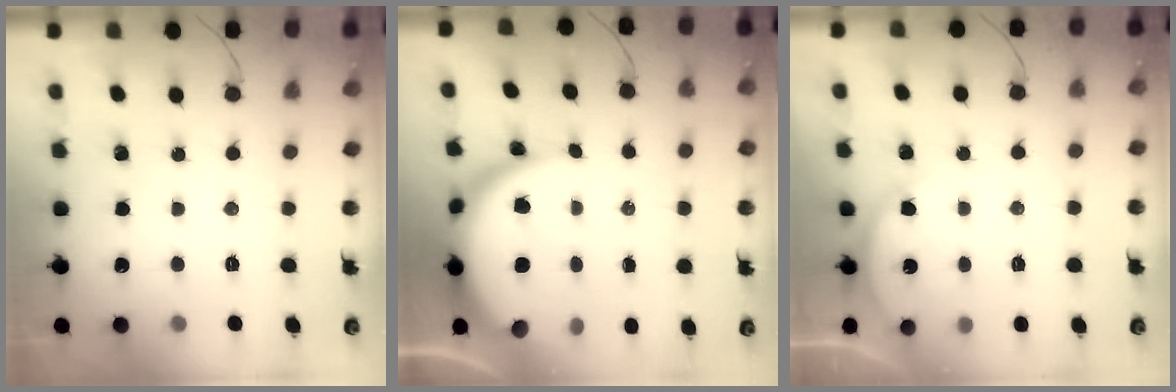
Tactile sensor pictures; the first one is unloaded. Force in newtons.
{"total": 10.8, "press": 10.8, "slide": 0.7}
{"total": 2.9, "press": 2.9, "slide": 0.5}